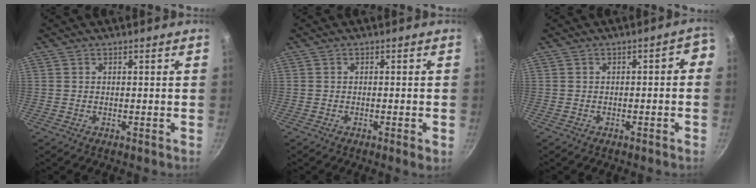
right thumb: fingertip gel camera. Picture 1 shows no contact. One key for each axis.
{"total": 1.7, "fx": -0.7, "fy": 0.1, "fz": 1.5, "tx": -0.030, "ty": -0.001, "tz": -0.013}
{"total": 3.3, "fx": -0.9, "fy": 1.7, "fz": 2.7, "tx": -0.015, "ty": 0.034, "tz": -0.006}